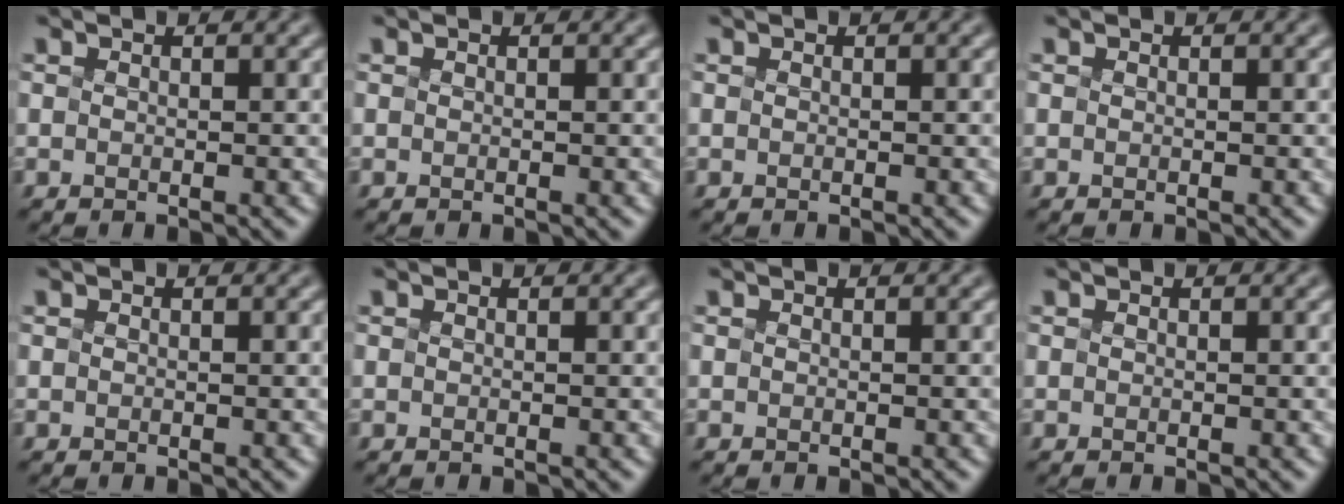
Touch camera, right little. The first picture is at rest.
{"total": 0.0}
{"total": 0.0}
{"total": 0.0}
{"total": 0.0}
{"total": 0.0}
{"total": 0.0}
{"total": 0.0}